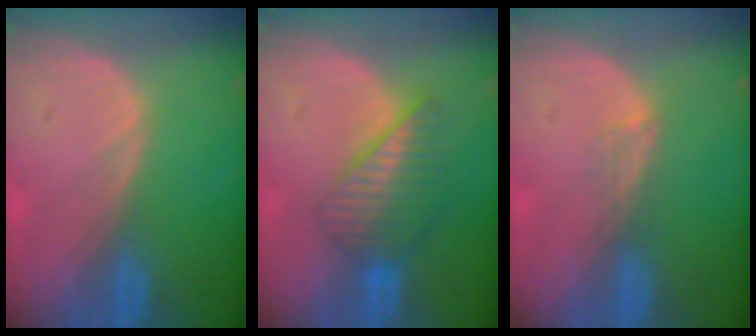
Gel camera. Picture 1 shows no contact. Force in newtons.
{"total": 6.5, "press": 6.2, "slide": 2.1}
{"total": 1.8, "press": 1.3, "slide": 1.2}